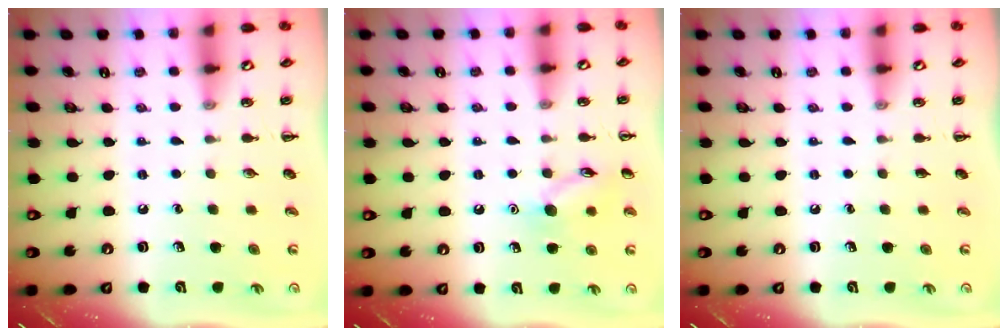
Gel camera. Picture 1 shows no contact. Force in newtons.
{"total": 9.6, "press": 9.6, "slide": 0.6}
{"total": 0.0}